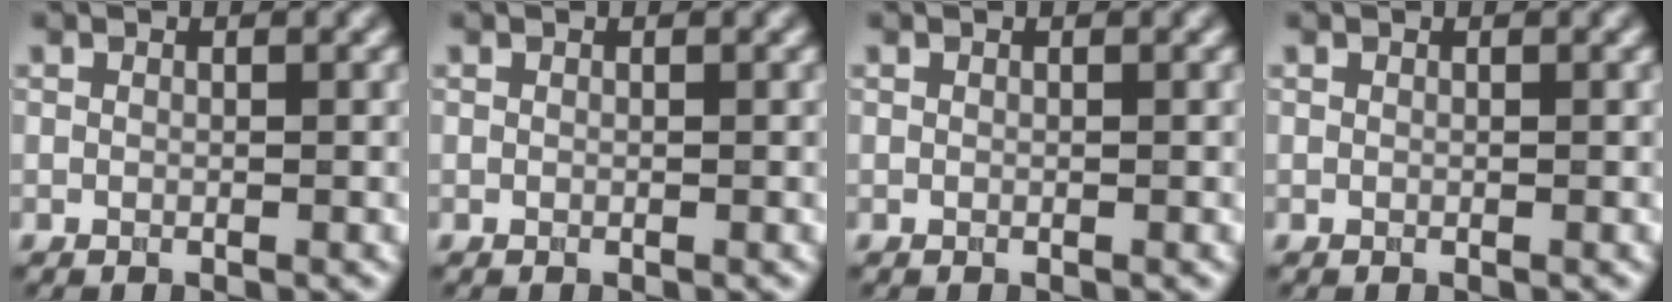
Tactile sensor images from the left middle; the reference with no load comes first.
{"total": 0.0}
{"total": 0.0}
{"total": 0.0}